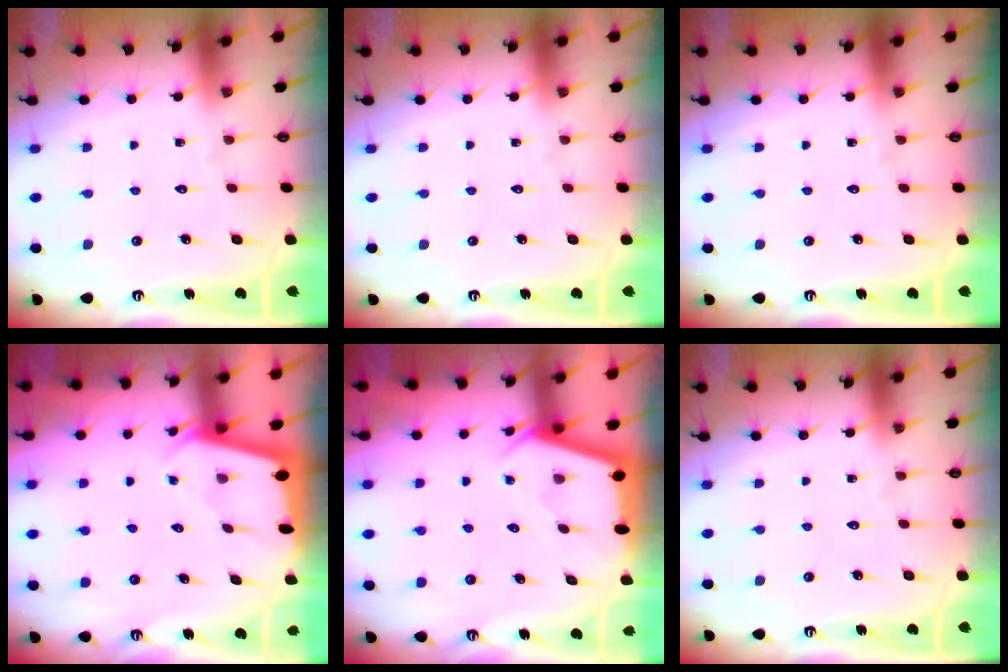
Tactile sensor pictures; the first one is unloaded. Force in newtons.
{"total": 0.0}
{"total": 0.0}
{"total": 2.1, "press": 2.1, "slide": 0.1}
{"total": 2.7, "press": 2.7, "slide": 0.1}
{"total": 0.0}